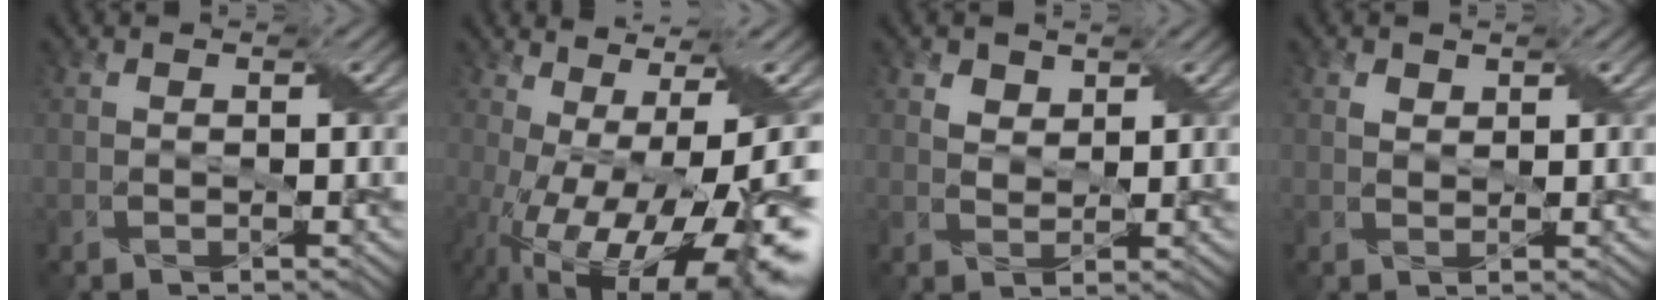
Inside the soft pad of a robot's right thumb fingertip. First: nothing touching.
{"total": 16.9, "force": [-6.5, 5.8, 14.4], "torque": [-0.268, -0.042, -0.082]}
{"total": 2.1, "force": [1.5, 1.4, 0.4], "torque": [-0.014, -0.002, 0.027]}
{"total": 1.1, "force": [0.8, 0.7, 0.0], "torque": [-0.004, -0.001, 0.016]}